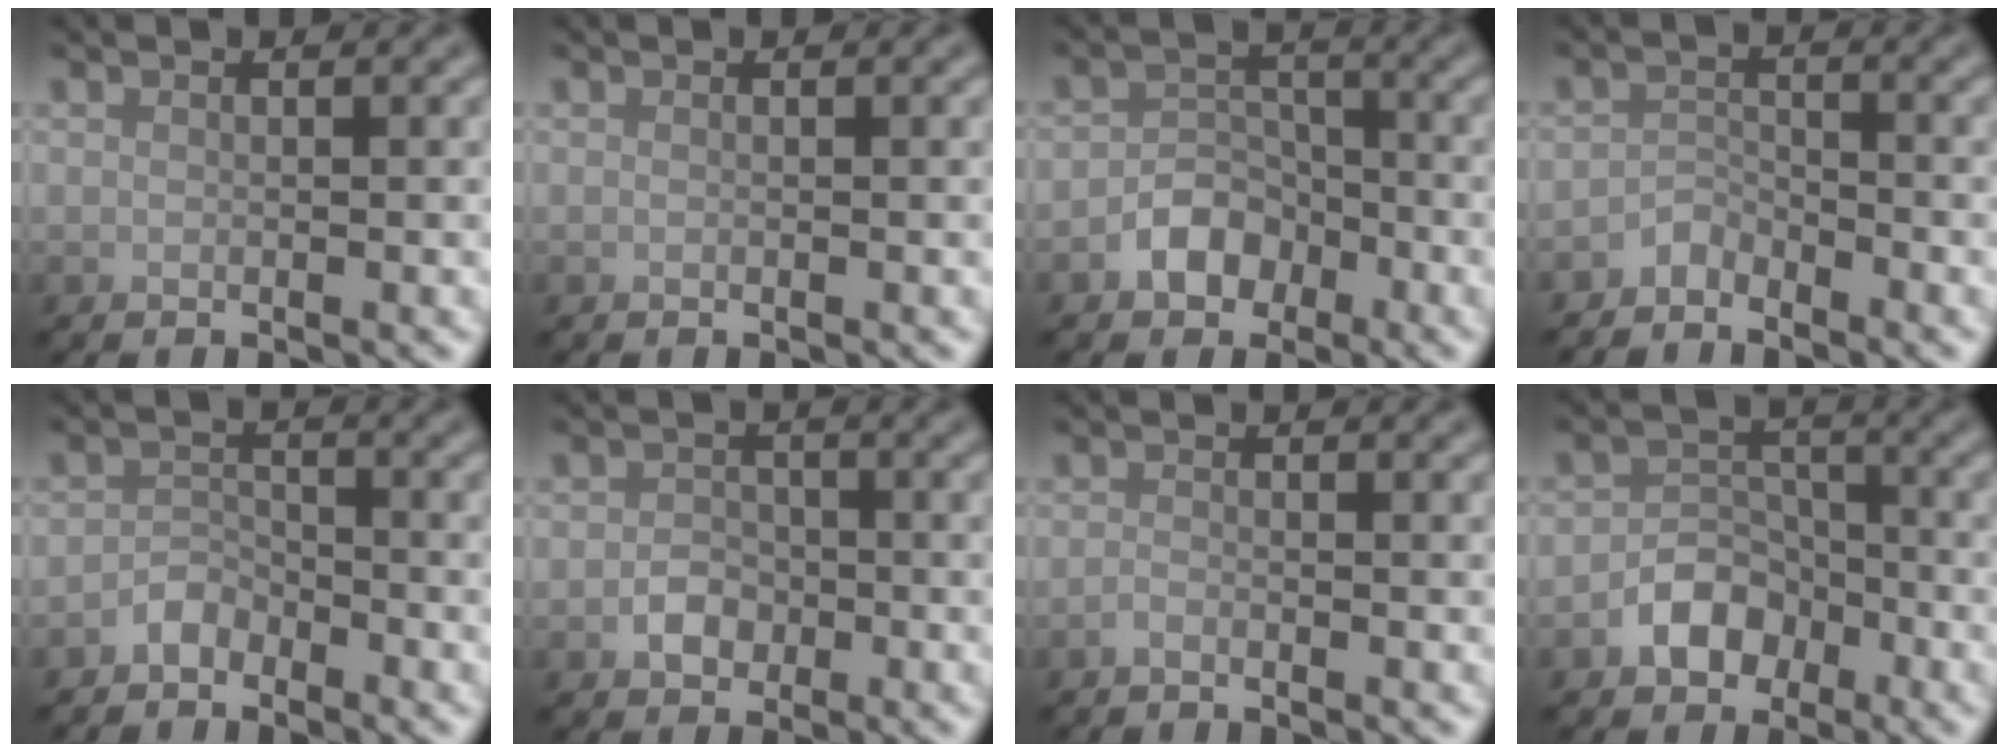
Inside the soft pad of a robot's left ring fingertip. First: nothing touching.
{"total": 0.0}
{"total": 3.1, "force": [-1.6, 2.4, 1.2], "torque": [-0.008, 0.008, -0.031]}
{"total": 1.7, "force": [-1.5, 0.6, 0.1], "torque": [-0.001, 0.010, -0.032]}
{"total": 1.7, "force": [-1.4, 0.9, 0.3], "torque": [-0.004, 0.010, -0.028]}
{"total": 2.0, "force": [-0.7, 1.6, 0.9], "torque": [-0.012, 0.001, -0.017]}
{"total": 0.7, "force": [-0.5, 0.1, 0.4], "torque": [-0.009, 0.000, -0.012]}
{"total": 3.5, "force": [-1.9, 2.7, 1.4], "torque": [-0.014, 0.006, -0.035]}